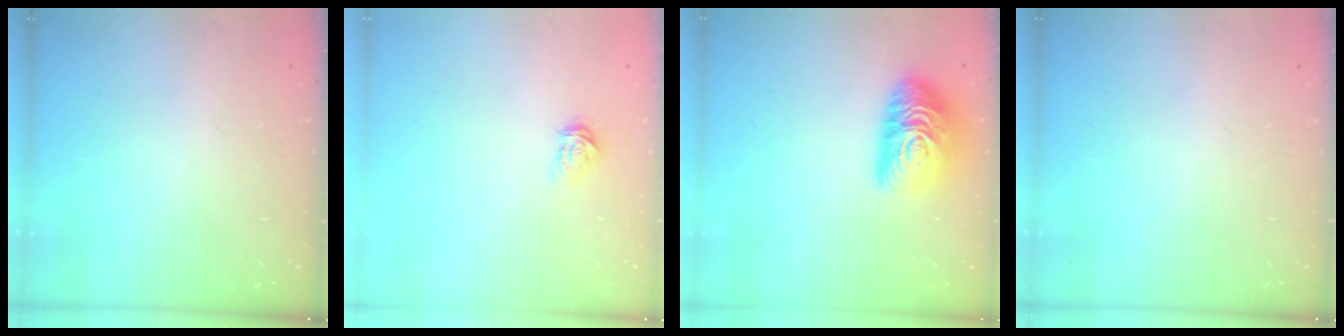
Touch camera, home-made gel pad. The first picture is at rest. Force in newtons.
{"total": 3.5, "press": 3.5, "slide": 0.4}
{"total": 16.0, "press": 16.0, "slide": 0.9}
{"total": 0.0}